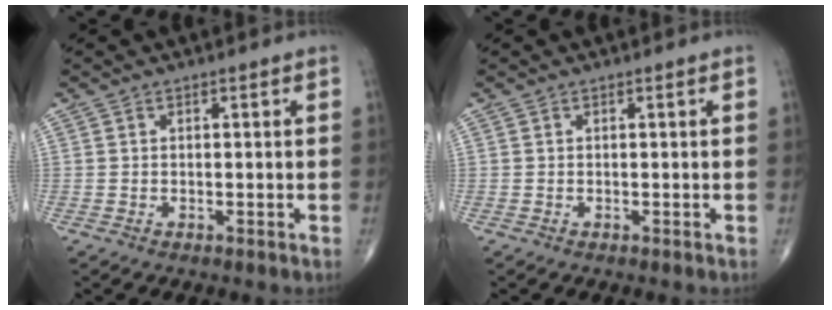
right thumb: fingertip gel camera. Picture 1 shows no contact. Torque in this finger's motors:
{"motor_torque": [0.19, 0.00, 0.28, 0.29, -0.05]}